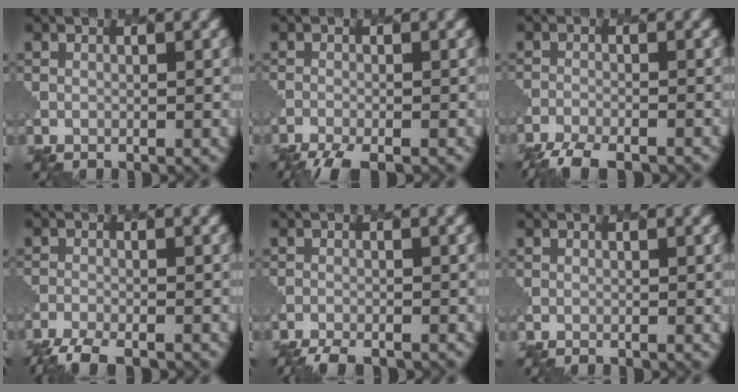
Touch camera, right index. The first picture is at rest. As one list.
[{"total": 4.0, "force": [-3.4, 0.6, 1.9], "torque": [-0.036, -0.015, -0.065]}, {"total": 6.1, "force": [-5.7, 1.1, 1.9], "torque": [-0.041, -0.018, -0.093]}, {"total": 5.4, "force": [-5.0, 1.0, 1.8], "torque": [-0.037, -0.017, -0.083]}, {"total": 4.8, "force": [-4.5, 0.9, 1.3], "torque": [-0.027, -0.011, -0.069]}, {"total": 0.6, "force": [-0.5, 0.2, 0.2], "torque": [0.006, 0.001, -0.002]}]